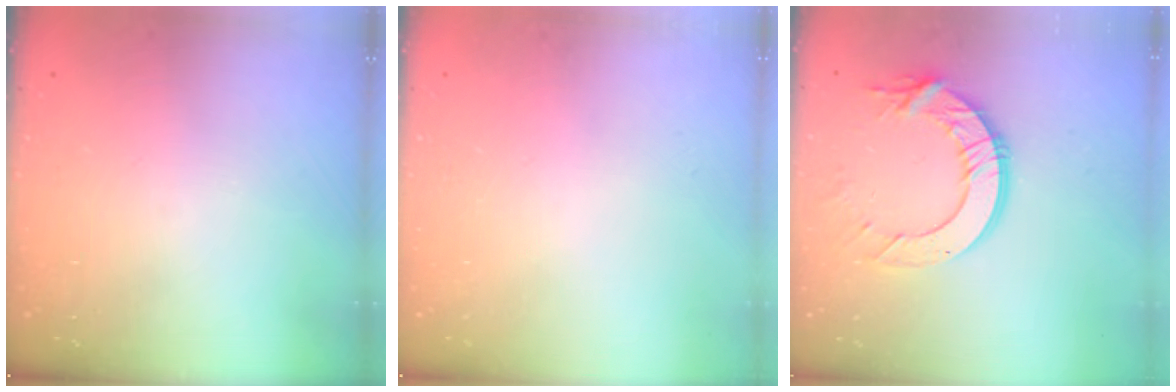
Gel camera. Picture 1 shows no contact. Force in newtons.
{"total": 0.0}
{"total": 12.6, "press": 12.6, "slide": 1.1}